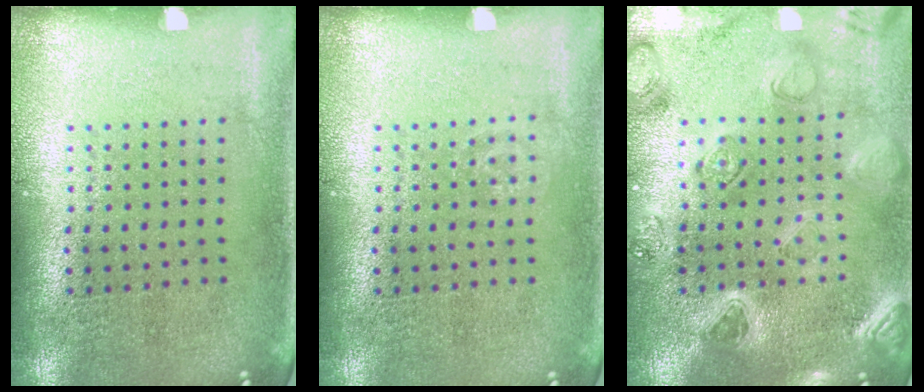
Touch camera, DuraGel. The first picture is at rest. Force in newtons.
{"total": 0.6, "press": 0.6, "slide": 0.2}
{"total": 2.3, "press": 2.3, "slide": 0.1}